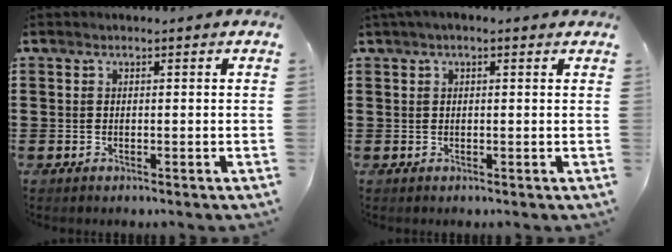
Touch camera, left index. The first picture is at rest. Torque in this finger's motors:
{"motor_torque": [2.07, -0.06, 0.46, 0.16]}